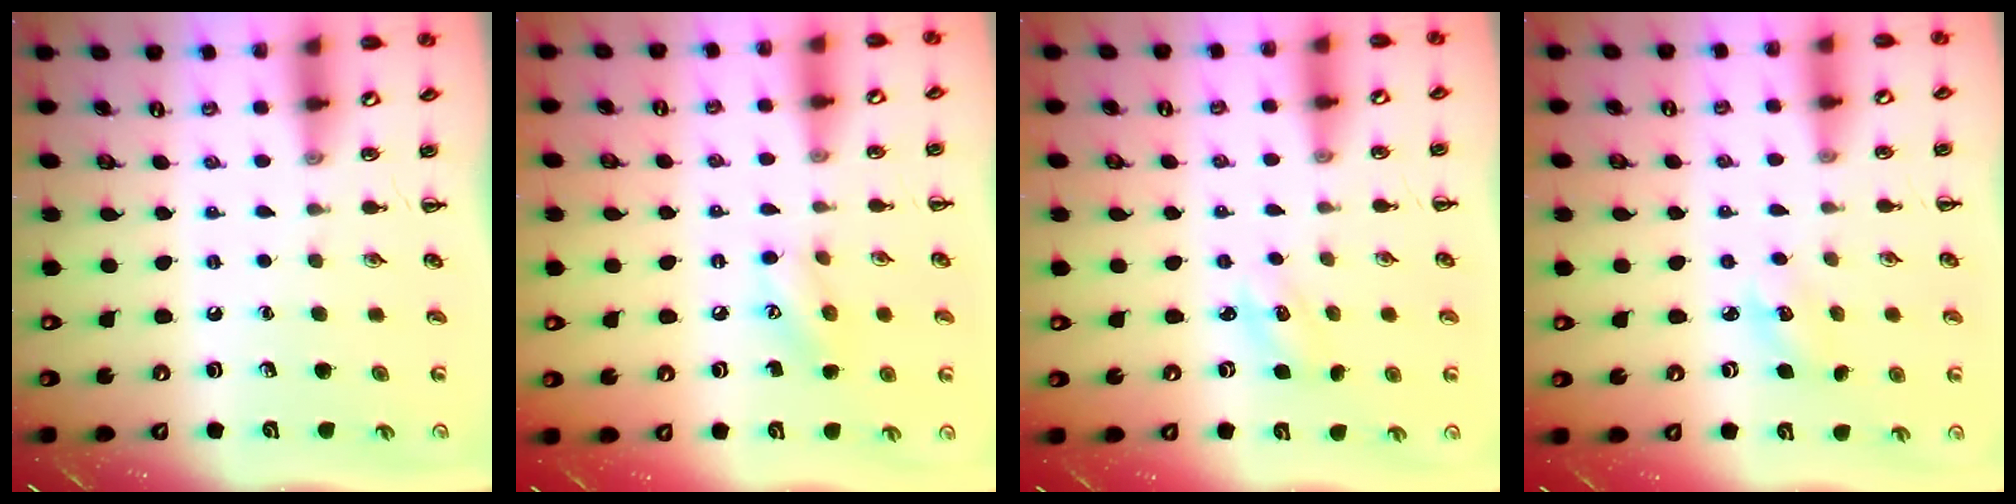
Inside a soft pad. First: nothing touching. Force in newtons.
{"total": 8.7, "press": 8.7, "slide": 1.0}
{"total": 1.8, "press": 1.8, "slide": 0.5}
{"total": 3.8, "press": 3.6, "slide": 1.1}